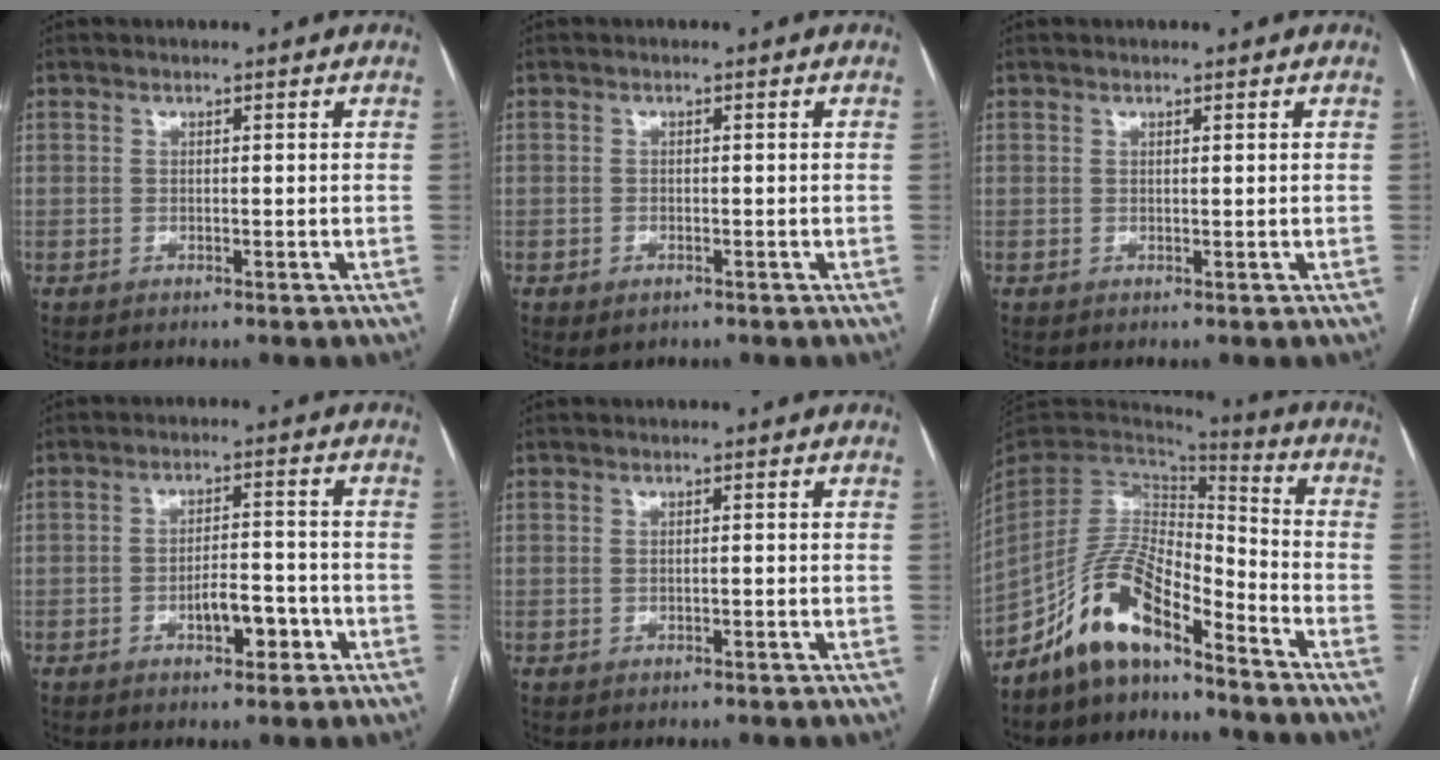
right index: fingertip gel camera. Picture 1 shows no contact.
{"total": 1.6, "force": [-0.9, 1.0, 0.8], "torque": [-0.011, 0.001, -0.005]}
{"total": 0.0}
{"total": 5.1, "force": [-2.3, 1.8, 4.2], "torque": [-0.066, 0.007, -0.033]}
{"total": 0.5, "force": [-0.1, 0.1, 0.5], "torque": [-0.012, 0.002, 0.001]}
{"total": 12.2, "force": [-9.4, 3.4, 7.0], "torque": [-0.140, 0.026, -0.176]}